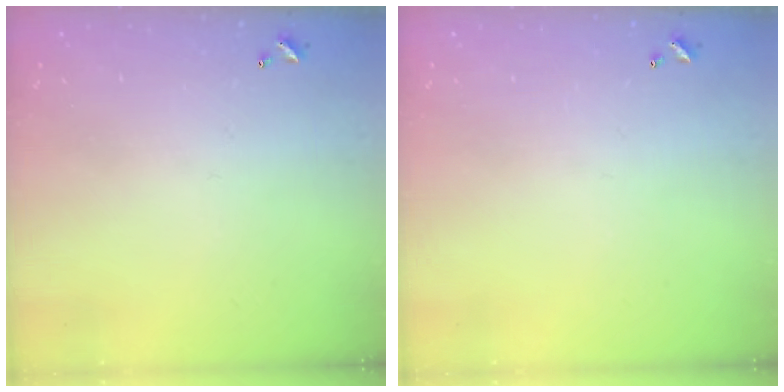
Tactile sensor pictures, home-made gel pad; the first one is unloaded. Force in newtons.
{"total": 0.0}